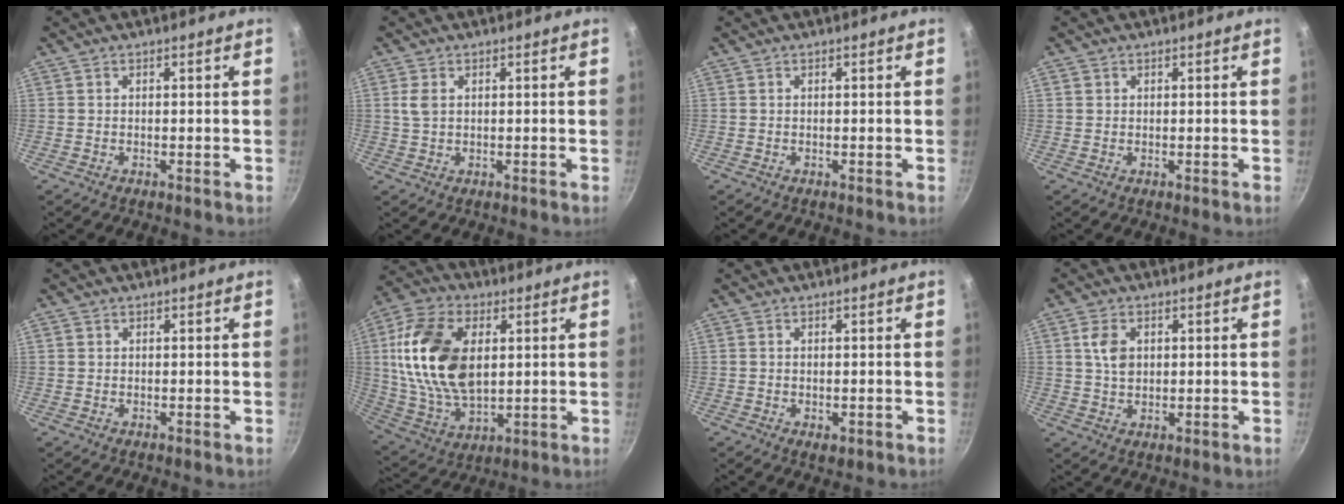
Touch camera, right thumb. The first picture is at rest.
{"total": 2.7, "force": [0.7, 1.7, 2.0], "torque": [-0.040, 0.000, 0.015]}
{"total": 0.0}
{"total": 1.0, "force": [0.3, 0.9, 0.2], "torque": [0.002, 0.003, 0.003]}
{"total": 0.7, "force": [0.2, 0.6, 0.1], "torque": [0.000, 0.002, 0.001]}
{"total": 20.4, "force": [3.7, 12.5, 15.7], "torque": [-0.286, -0.005, 0.074]}
{"total": 1.7, "force": [-0.4, 1.0, 1.3], "torque": [-0.017, -0.005, -0.005]}
{"total": 6.6, "force": [1.5, 4.5, 4.6], "torque": [-0.077, -0.001, 0.028]}